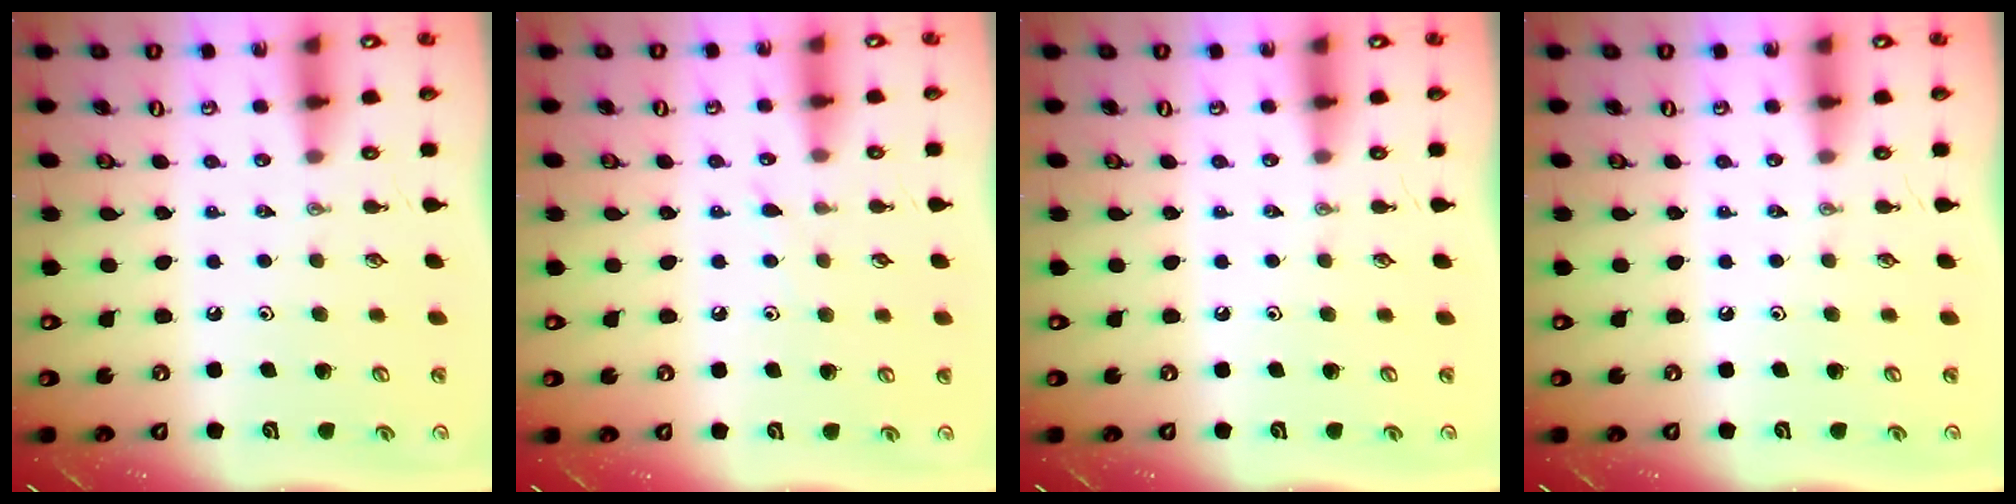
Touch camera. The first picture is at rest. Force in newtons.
{"total": 4.9, "press": 4.9, "slide": 0.5}
{"total": 0.0}
{"total": 0.0}